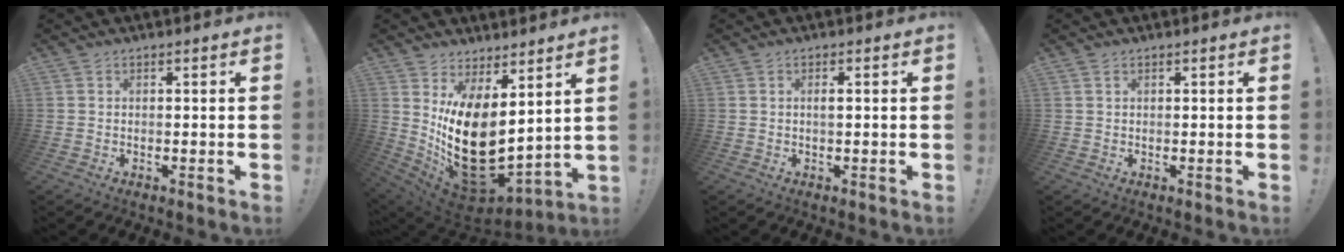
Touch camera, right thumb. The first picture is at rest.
{"total": 18.7, "force": [1.6, 10.5, 15.4], "torque": [-0.275, -0.036, 0.046]}
{"total": 1.3, "force": [0.0, 0.2, 1.3], "torque": [-0.022, 0.000, -0.003]}
{"total": 0.7, "force": [0.4, 0.5, 0.3], "torque": [-0.012, 0.004, 0.009]}